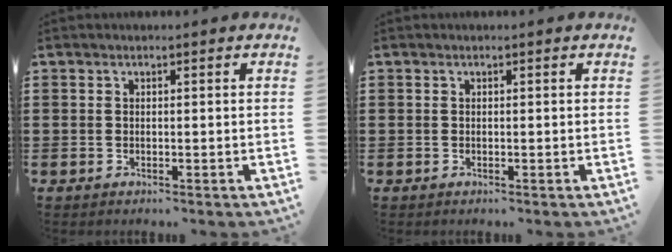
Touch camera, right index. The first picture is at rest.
{"total": 0.0}